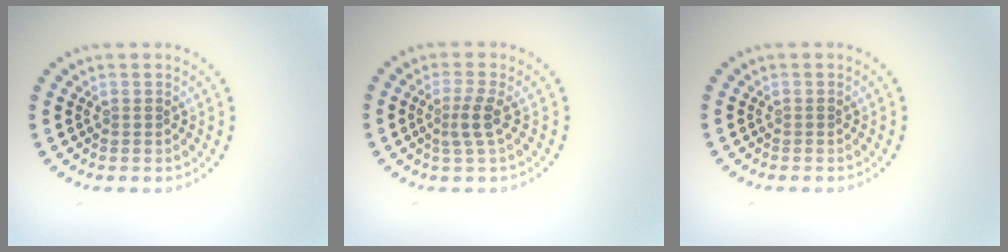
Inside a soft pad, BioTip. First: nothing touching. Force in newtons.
{"total": 1.8, "press": 1.4, "slide": 1.2}
{"total": 0.0}